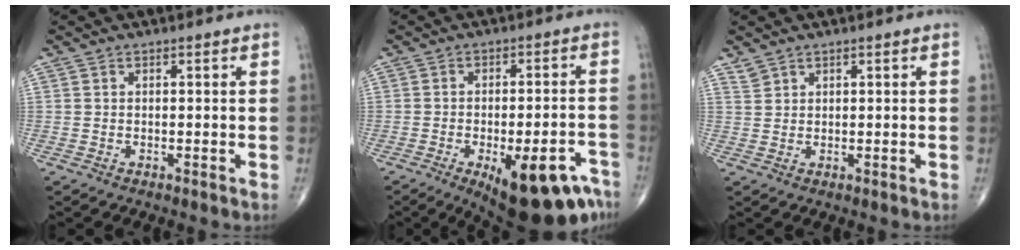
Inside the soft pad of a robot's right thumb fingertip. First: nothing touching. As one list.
[{"total": 17.5, "force": [-9.8, 6.2, 13.1], "torque": [-0.114, 0.041, -0.126]}, {"total": 1.5, "force": [1.3, 0.7, 0.2], "torque": [0.003, -0.003, 0.027]}]